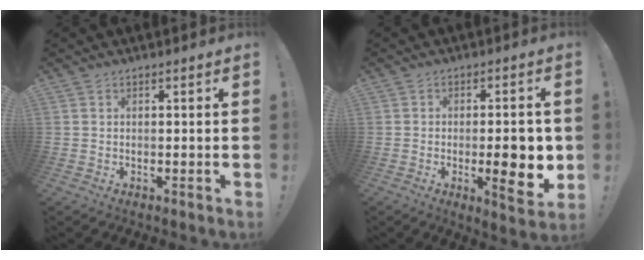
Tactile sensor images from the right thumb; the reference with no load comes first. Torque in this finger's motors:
{"motor_torque": [0.79, 1.80, 0.83, -0.32, 0.01]}